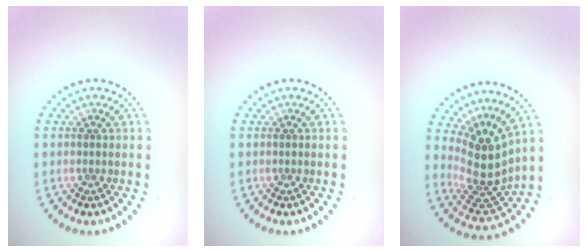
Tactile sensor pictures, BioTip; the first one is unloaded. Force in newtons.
{"total": 0.0}
{"total": 4.6, "press": 3.4, "slide": 3.0}